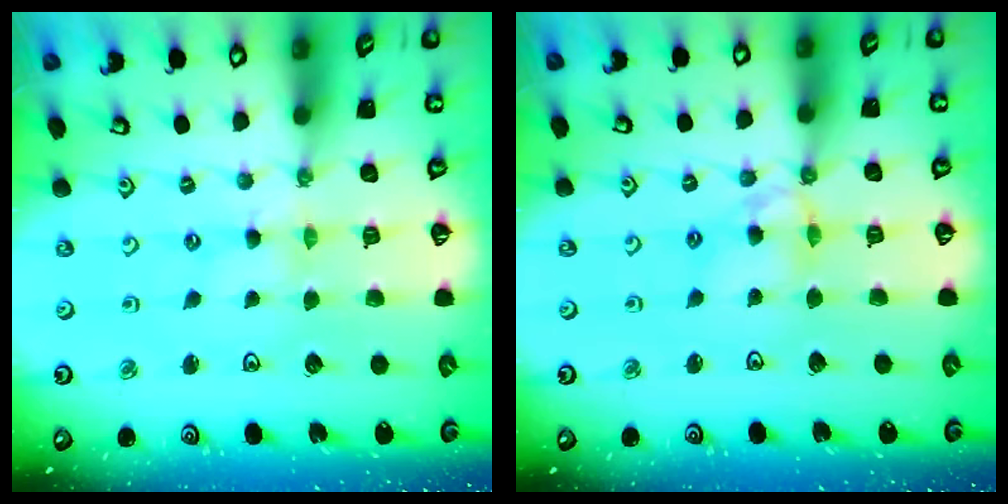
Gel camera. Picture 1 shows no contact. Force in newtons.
{"total": 7.4, "press": 7.4, "slide": 0.6}